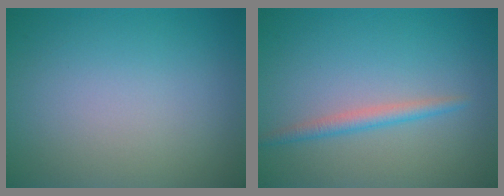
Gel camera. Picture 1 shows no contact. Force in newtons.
{"total": 1.8, "press": 1.7, "slide": 0.1}